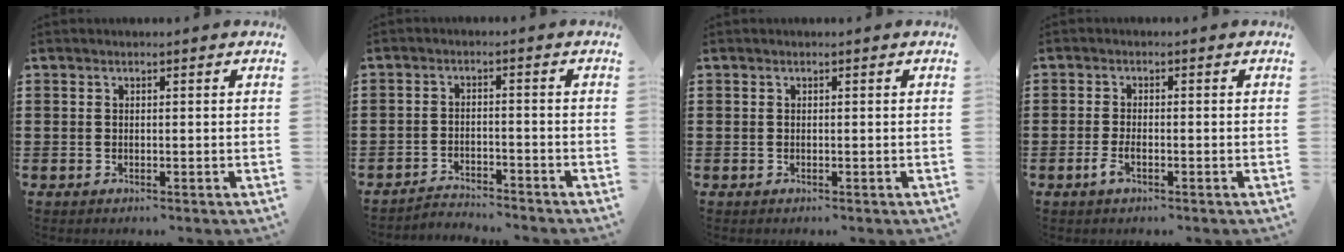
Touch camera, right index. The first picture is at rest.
{"total": 3.0, "force": [-3.0, 0.0, 0.0], "torque": [-0.008, -0.001, -0.066]}
{"total": 0.0}
{"total": 2.5, "force": [-1.3, 0.6, 2.0], "torque": [-0.051, -0.006, -0.028]}